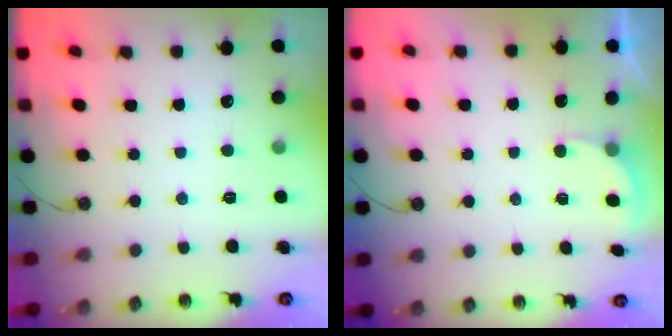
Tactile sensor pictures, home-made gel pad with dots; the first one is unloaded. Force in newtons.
{"total": 2.3, "press": 2.1, "slide": 0.8}